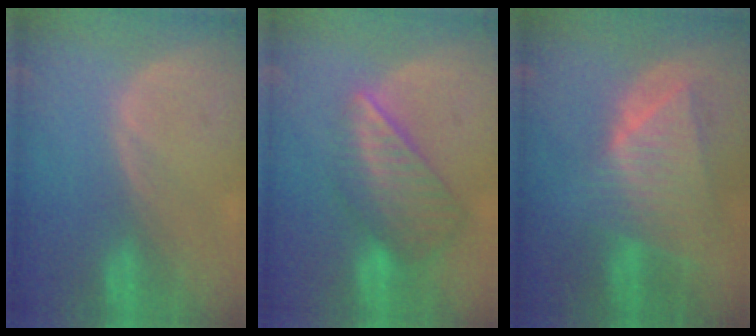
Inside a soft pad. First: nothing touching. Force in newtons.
{"total": 8.7, "press": 7.6, "slide": 4.2}
{"total": 9.1, "press": 8.0, "slide": 4.3}